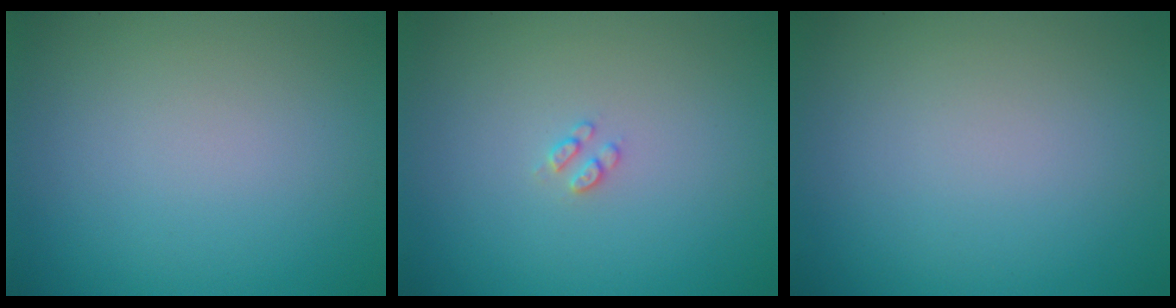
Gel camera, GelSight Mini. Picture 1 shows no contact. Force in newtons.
{"total": 1.0, "press": 0.9, "slide": 0.2}
{"total": 0.0}